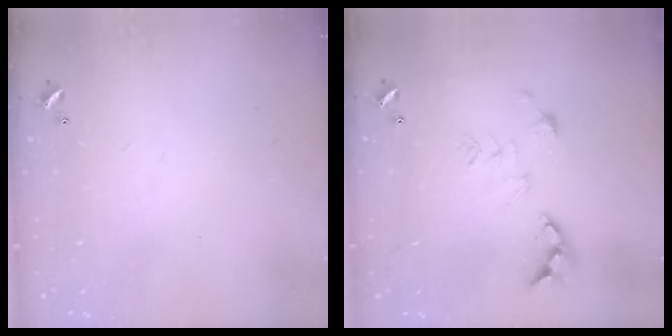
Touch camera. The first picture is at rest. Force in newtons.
{"total": 2.4, "press": 1.9, "slide": 1.5}